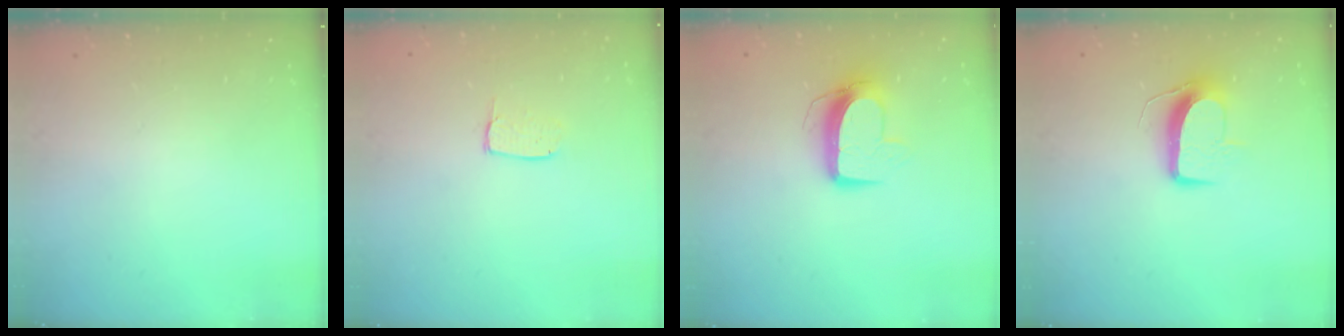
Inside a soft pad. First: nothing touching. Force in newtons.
{"total": 4.5, "press": 4.5, "slide": 0.3}
{"total": 10.2, "press": 10.2, "slide": 0.6}
{"total": 9.6, "press": 9.6, "slide": 0.2}